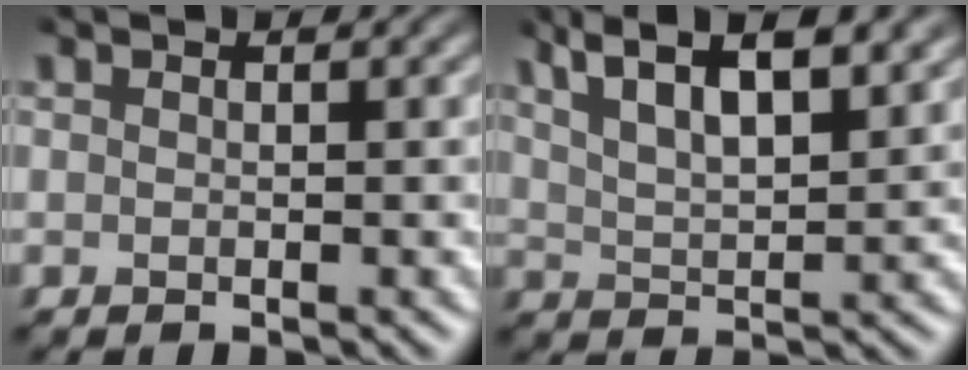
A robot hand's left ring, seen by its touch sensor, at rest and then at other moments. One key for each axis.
{"total": 7.8, "fx": 5.3, "fy": 2.3, "fz": 5.2, "tx": -0.087, "ty": 0.028, "tz": 0.076}